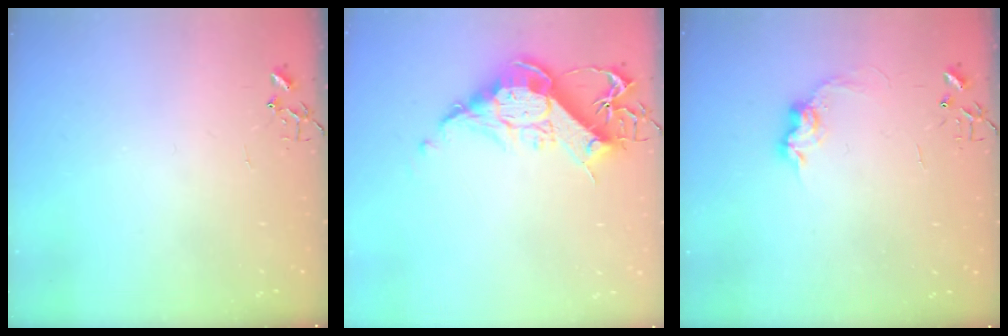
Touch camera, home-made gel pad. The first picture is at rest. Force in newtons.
{"total": 13.7, "press": 13.6, "slide": 1.3}
{"total": 9.0, "press": 9.0, "slide": 0.5}